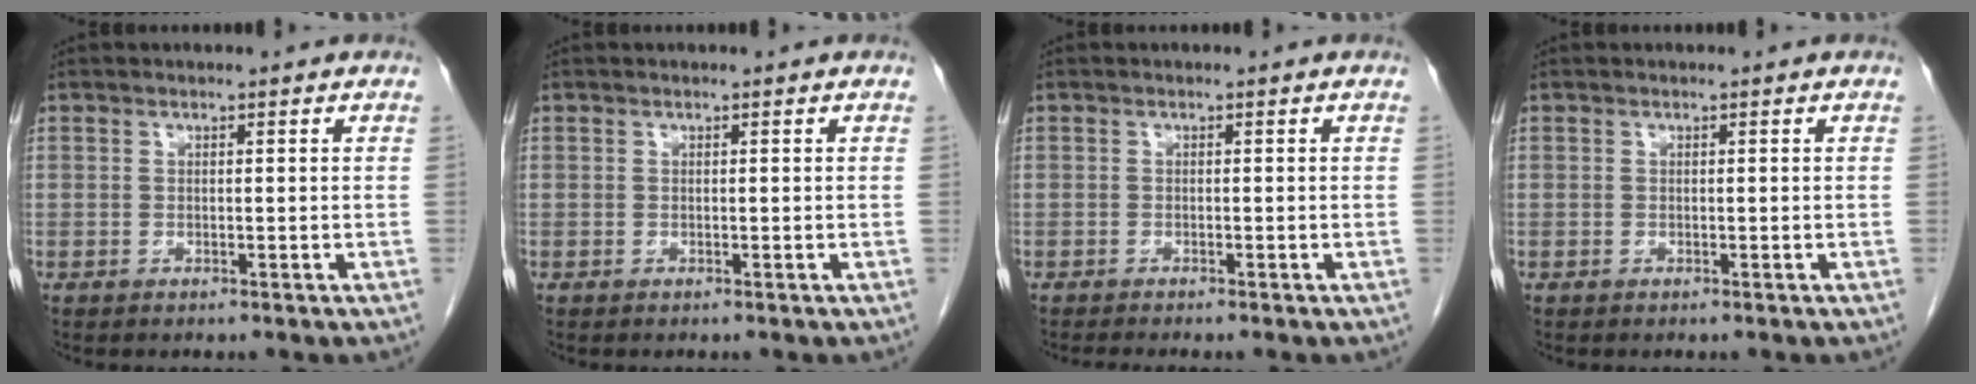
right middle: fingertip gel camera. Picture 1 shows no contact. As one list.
[{"total": 0.0}, {"total": 2.0, "force": [-1.7, -0.2, 1.0], "torque": [-0.014, -0.002, -0.027]}, {"total": 0.0}]